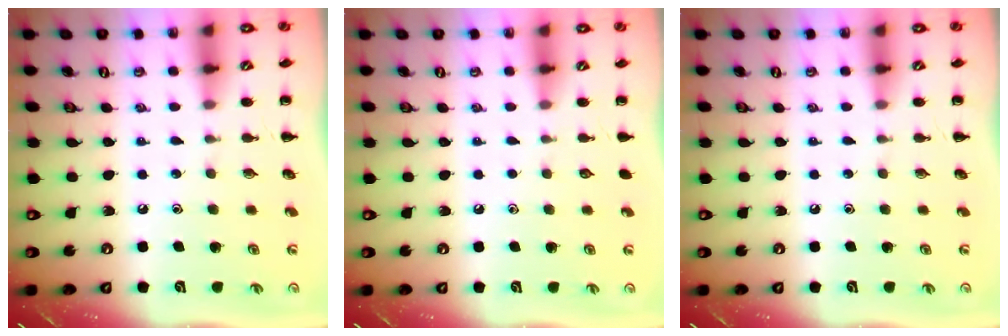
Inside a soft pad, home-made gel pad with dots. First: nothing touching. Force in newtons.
{"total": 0.0}
{"total": 0.0}